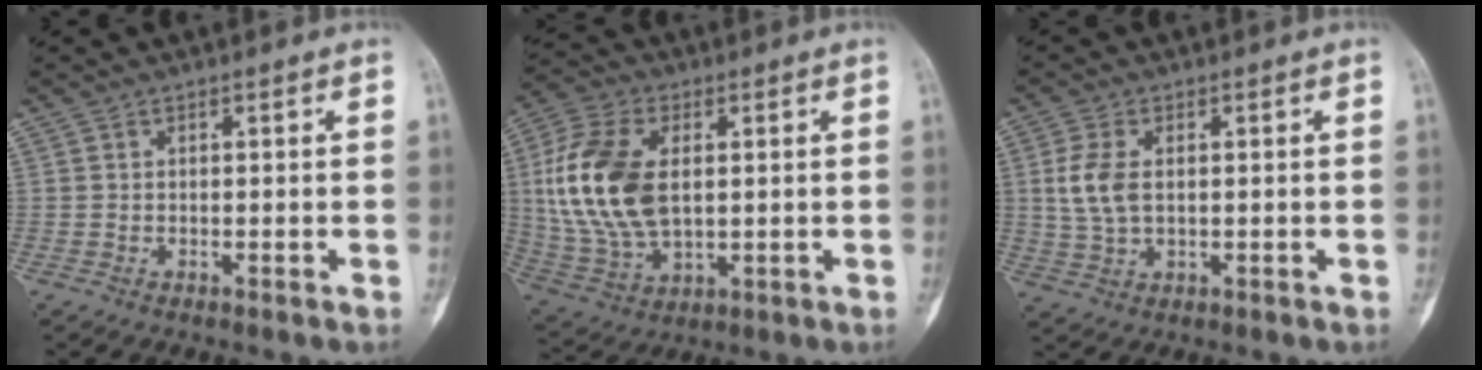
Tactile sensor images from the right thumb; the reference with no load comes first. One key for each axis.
{"total": 18.1, "fx": 2.2, "fy": 10.7, "fz": 14.5, "tx": -0.302, "ty": -0.006, "tz": 0.048}
{"total": 6.7, "fx": 1.0, "fy": 4.0, "fz": 5.3, "tx": -0.119, "ty": 0.001, "tz": 0.022}